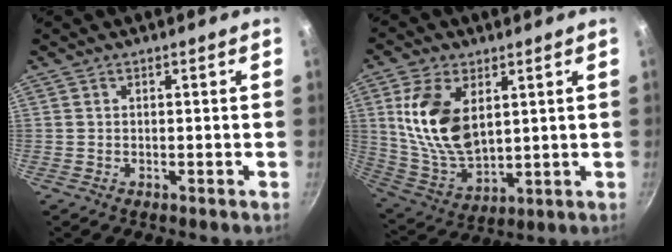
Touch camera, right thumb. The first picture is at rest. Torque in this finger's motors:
{"motor_torque": [-1.07, 1.85, 1.49, 0.28, 0.47]}